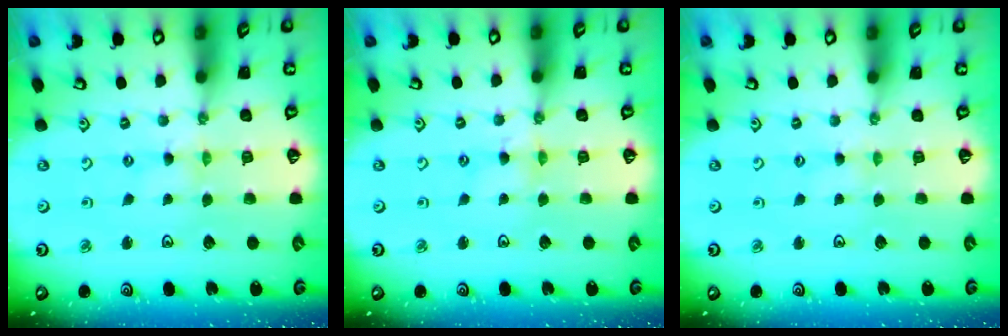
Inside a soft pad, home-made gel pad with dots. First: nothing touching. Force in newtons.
{"total": 1.2, "press": 1.2, "slide": 0.3}
{"total": 1.5, "press": 1.5, "slide": 0.3}